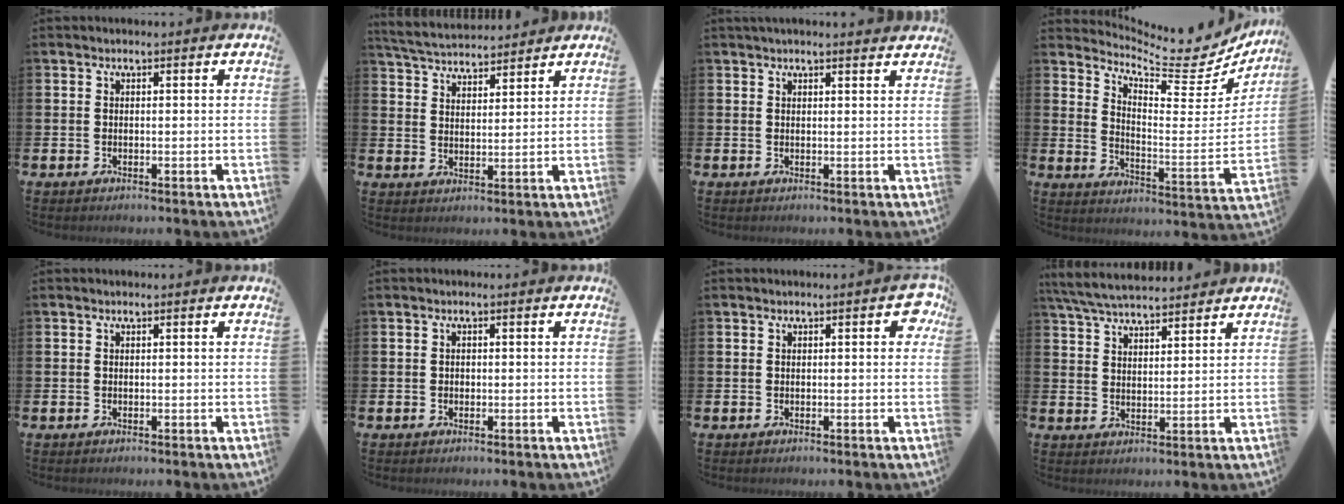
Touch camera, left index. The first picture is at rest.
{"total": 4.8, "force": [4.8, 0.8, 0.3], "torque": [-0.030, -0.024, 0.086]}
{"total": 1.4, "force": [1.4, -0.1, 0.3], "torque": [-0.006, -0.002, 0.025]}
{"total": 7.6, "force": [6.8, 2.2, 2.6], "torque": [-0.058, -0.067, 0.109]}
{"total": 0.0}
{"total": 0.5, "force": [-0.1, 0.5, 0.1], "torque": [-0.002, 0.005, -0.004]}
{"total": 2.1, "force": [0.2, 0.7, 1.9], "torque": [-0.028, 0.004, -0.001]}
{"total": 5.7, "force": [5.5, 0.8, 1.3], "torque": [-0.050, -0.022, 0.100]}